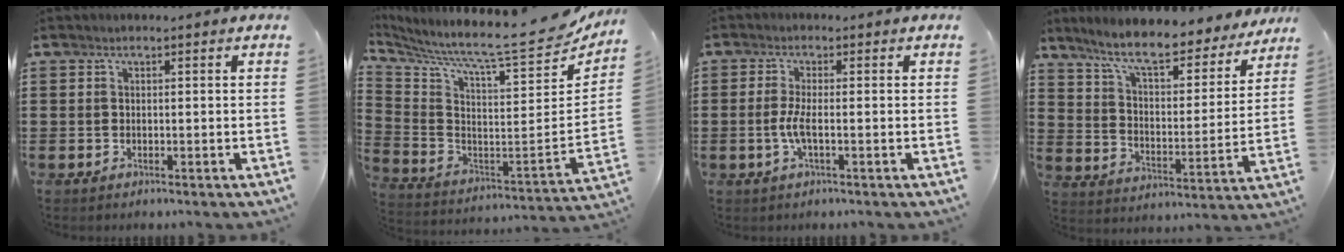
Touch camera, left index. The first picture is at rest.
{"total": 8.4, "force": [7.7, -0.3, 3.3], "torque": [-0.089, -0.092, 0.117]}
{"total": 3.3, "force": [-0.7, 0.4, 3.2], "torque": [-0.080, -0.009, -0.021]}
{"total": 9.5, "force": [8.2, 1.1, 4.6], "torque": [-0.121, -0.045, 0.139]}